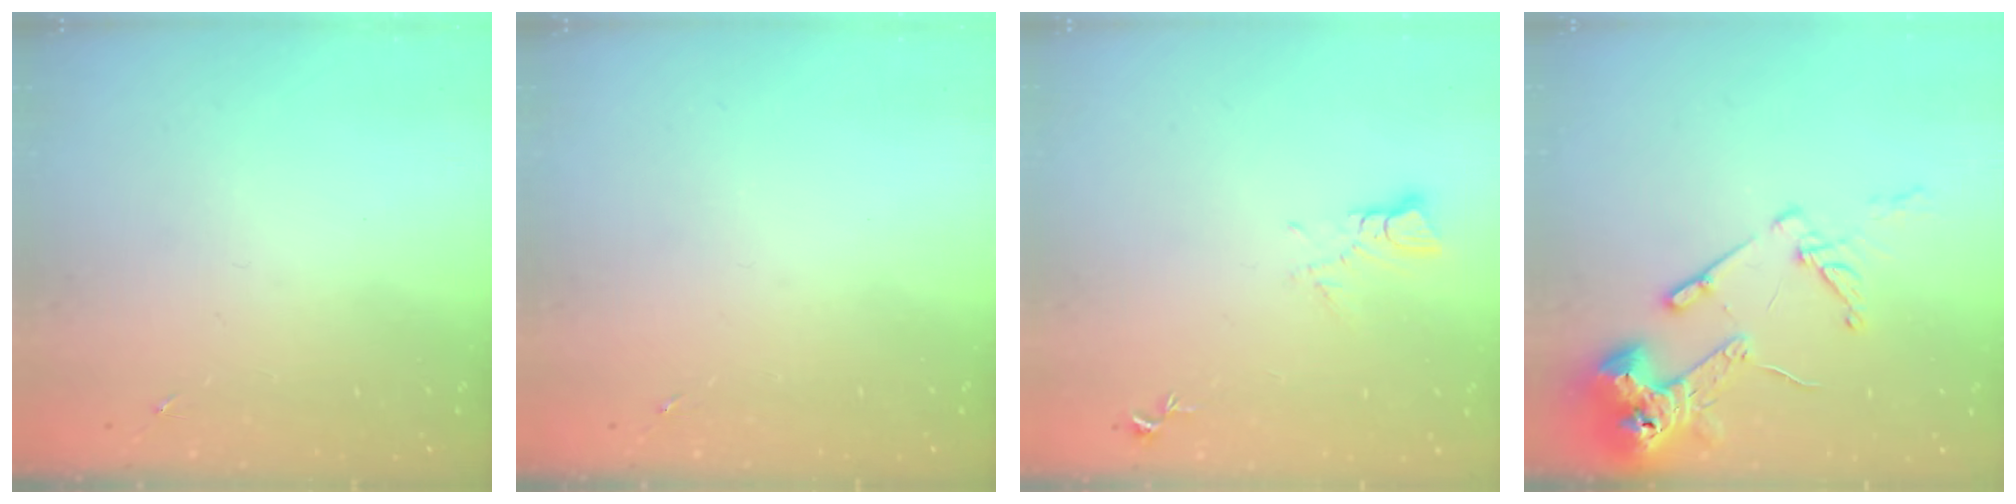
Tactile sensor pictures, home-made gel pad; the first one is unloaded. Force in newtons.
{"total": 0.0}
{"total": 3.5, "press": 3.4, "slide": 0.3}
{"total": 14.1, "press": 13.9, "slide": 2.0}